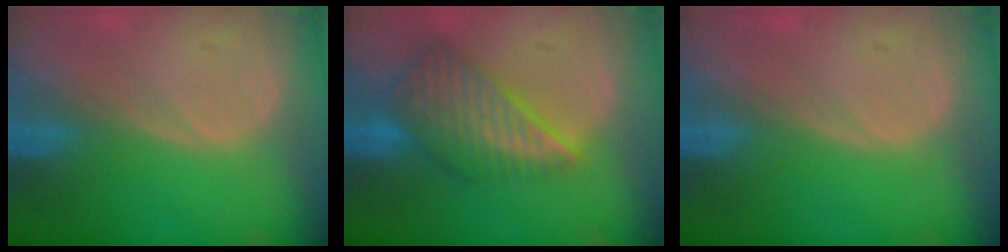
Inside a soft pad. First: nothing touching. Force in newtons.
{"total": 8.8, "press": 7.7, "slide": 4.4}
{"total": 0.0}